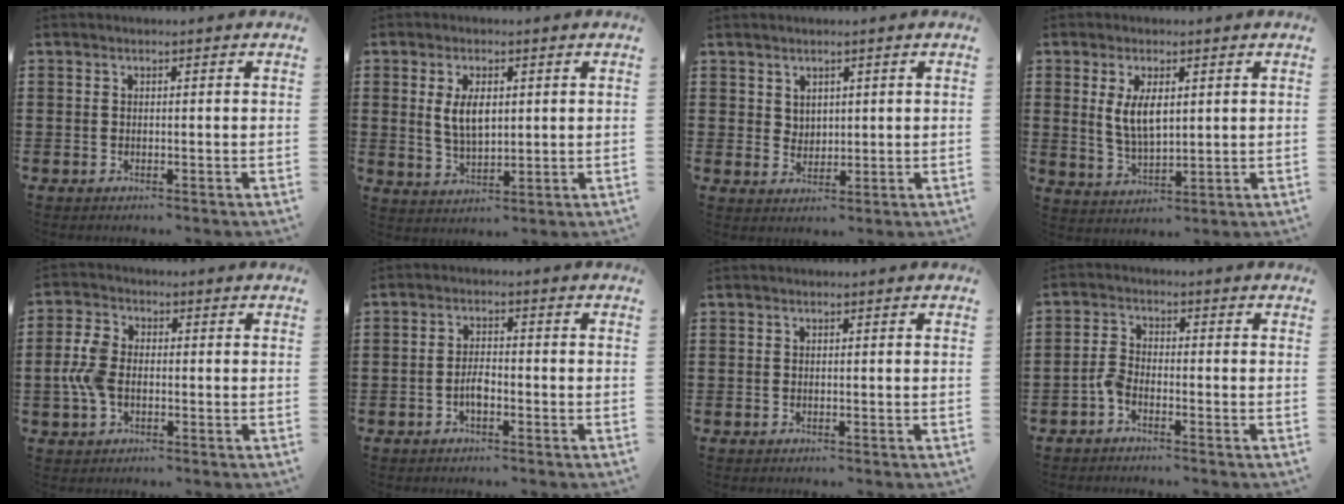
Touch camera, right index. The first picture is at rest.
{"total": 5.4, "force": [1.0, 2.7, 4.5], "torque": [-0.086, 0.005, 0.016]}
{"total": 2.7, "force": [1.9, 1.8, 0.2], "torque": [-0.011, 0.008, 0.037]}
{"total": 5.4, "force": [1.2, 2.4, 4.7], "torque": [-0.097, 0.005, 0.021]}
{"total": 5.7, "force": [-0.9, 3.7, 4.2], "torque": [-0.113, -0.003, -0.024]}
{"total": 2.8, "force": [-1.1, 0.9, 2.3], "torque": [-0.053, -0.002, -0.022]}
{"total": 0.0}
{"total": 2.7, "force": [-2.0, 1.0, 1.6], "torque": [-0.052, 0.000, -0.044]}